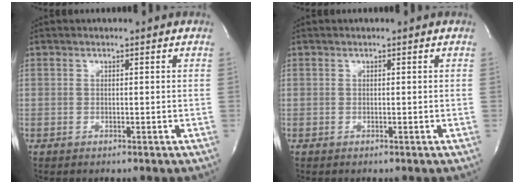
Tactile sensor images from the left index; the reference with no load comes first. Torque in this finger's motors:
{"motor_torque": [-0.07, 0.01, 0.00, 0.00]}